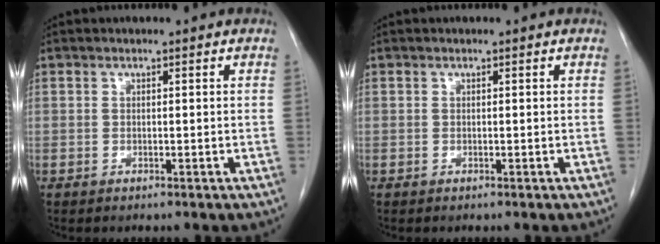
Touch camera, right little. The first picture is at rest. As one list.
[{"total": 0.0}]